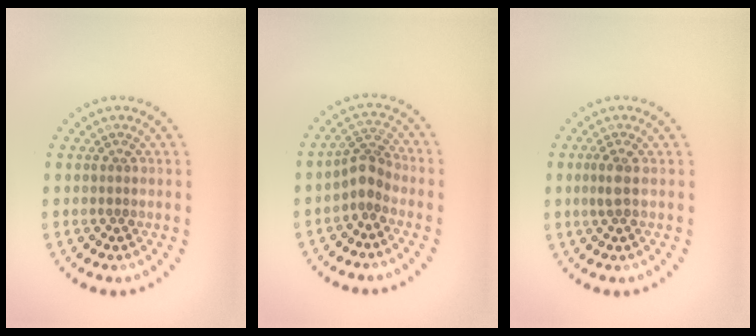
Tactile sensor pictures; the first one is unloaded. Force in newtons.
{"total": 2.4, "press": 1.9, "slide": 1.5}
{"total": 1.2, "press": 1.2, "slide": 0.5}